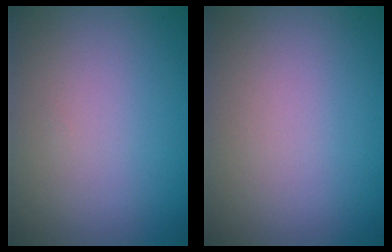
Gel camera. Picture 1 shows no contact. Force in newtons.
{"total": 0.0}